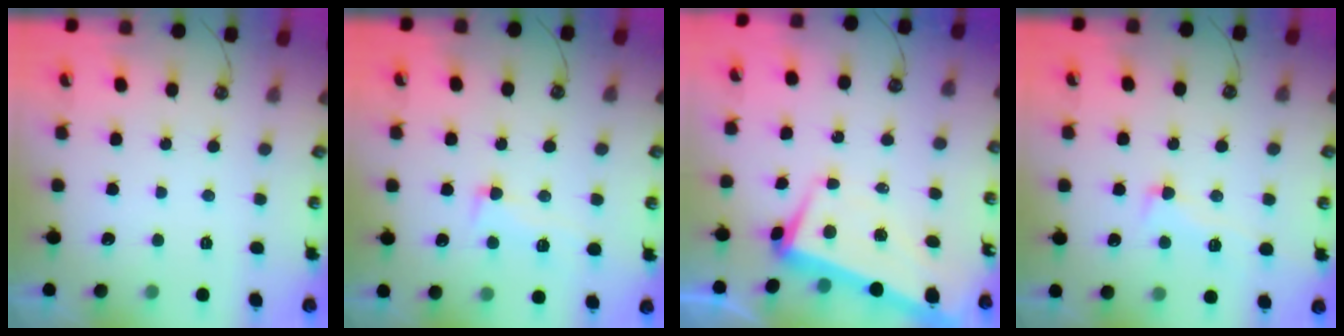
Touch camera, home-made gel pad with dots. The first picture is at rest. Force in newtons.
{"total": 2.3, "press": 1.9, "slide": 1.2}
{"total": 2.2, "press": 0.3, "slide": 2.1}
{"total": 1.6, "press": 1.2, "slide": 1.0}